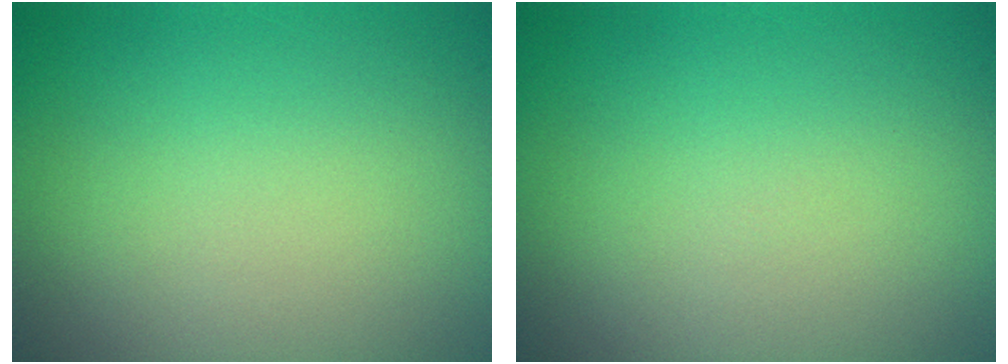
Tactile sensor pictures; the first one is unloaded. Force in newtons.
{"total": 0.0}